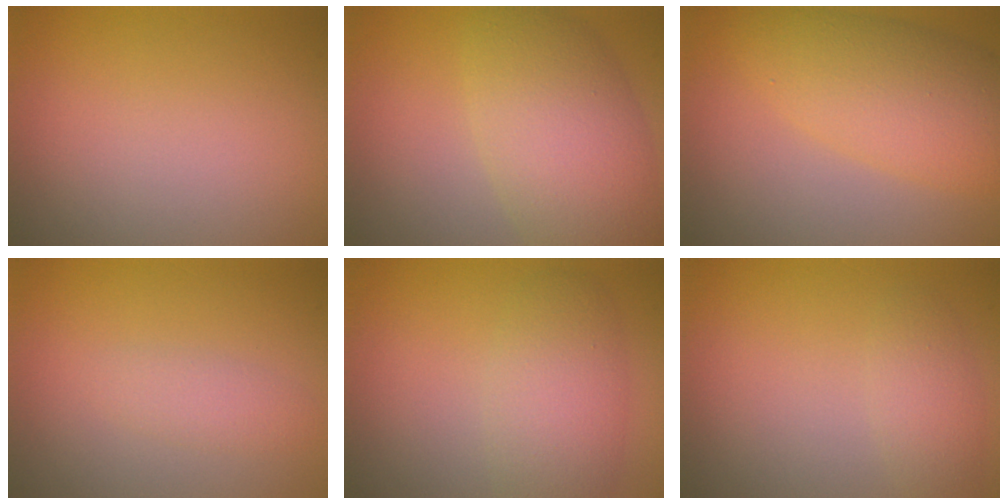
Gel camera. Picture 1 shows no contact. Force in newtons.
{"total": 7.5, "press": 7.5, "slide": 0.2}
{"total": 6.1, "press": 6.1, "slide": 0.1}
{"total": 1.4, "press": 1.4, "slide": 0.1}
{"total": 4.4, "press": 4.4, "slide": 0.1}
{"total": 2.0, "press": 2.0, "slide": 0.1}